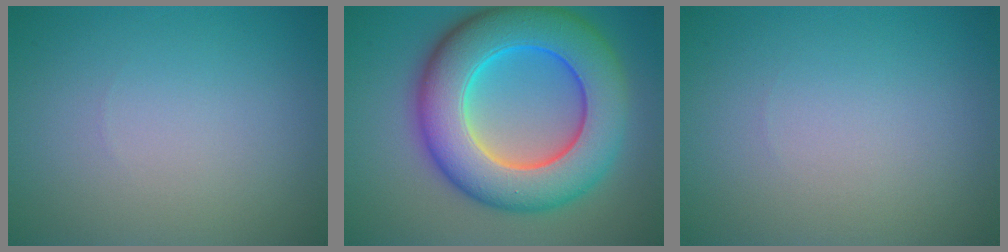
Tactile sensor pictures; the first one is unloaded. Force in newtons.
{"total": 12.2, "press": 12.2, "slide": 0.2}
{"total": 0.0}